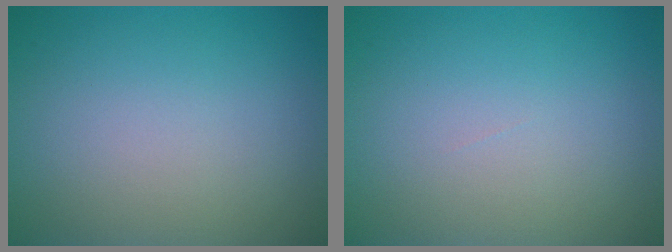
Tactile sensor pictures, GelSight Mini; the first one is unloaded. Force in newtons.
{"total": 0.0}